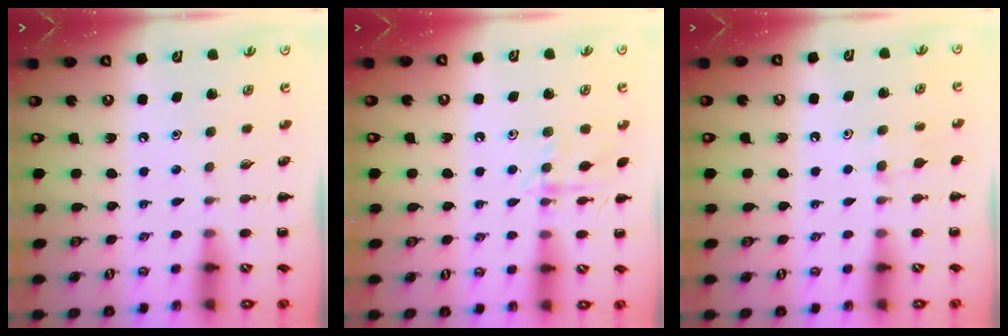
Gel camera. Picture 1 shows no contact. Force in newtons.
{"total": 8.6, "press": 8.5, "slide": 1.5}
{"total": 6.8, "press": 6.5, "slide": 1.9}